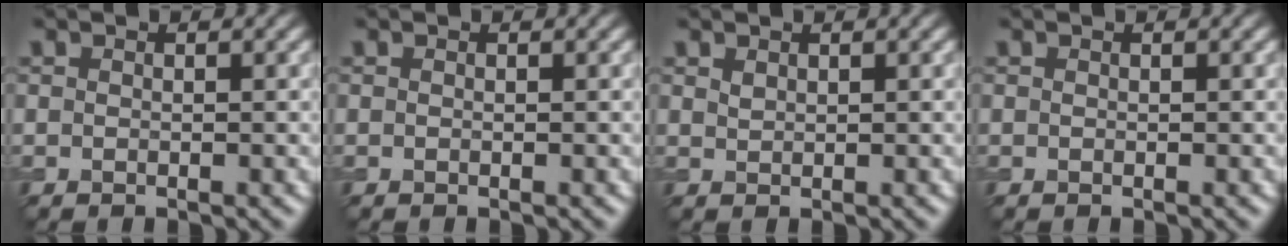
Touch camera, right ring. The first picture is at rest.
{"total": 0.0}
{"total": 0.7, "force": [0.6, 0.3, 0.3], "torque": [-0.008, 0.000, 0.014]}
{"total": 0.0}